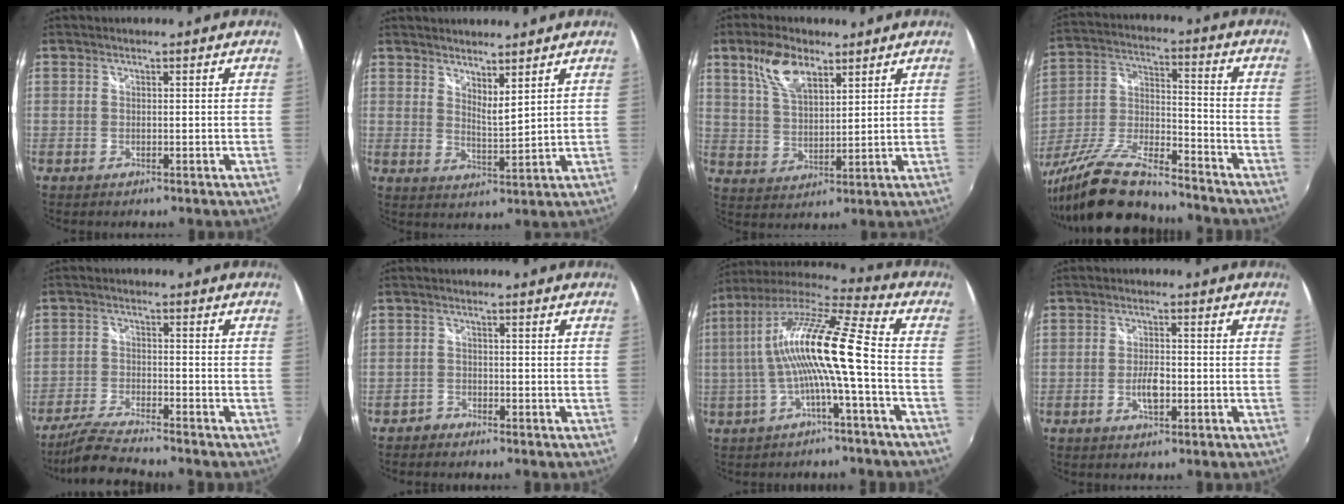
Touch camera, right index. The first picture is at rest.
{"total": 4.9, "force": [4.1, 0.7, 2.4], "torque": [-0.037, -0.005, 0.068]}
{"total": 8.9, "force": [5.4, 4.2, 5.7], "torque": [-0.112, 0.016, 0.106]}
{"total": 18.7, "force": [-15.1, 4.5, 10.0], "torque": [-0.213, -0.024, -0.268]}
{"total": 8.1, "force": [-7.4, 0.3, 3.2], "torque": [-0.085, -0.014, -0.141]}
{"total": 1.9, "force": [-1.7, 0.7, -0.3], "torque": [-0.002, 0.004, -0.036]}
{"total": 14.2, "force": [-1.7, -0.1, 14.1], "torque": [-0.256, 0.008, -0.030]}
{"total": 4.0, "force": [-1.4, 1.6, 3.3], "torque": [-0.065, -0.001, -0.025]}